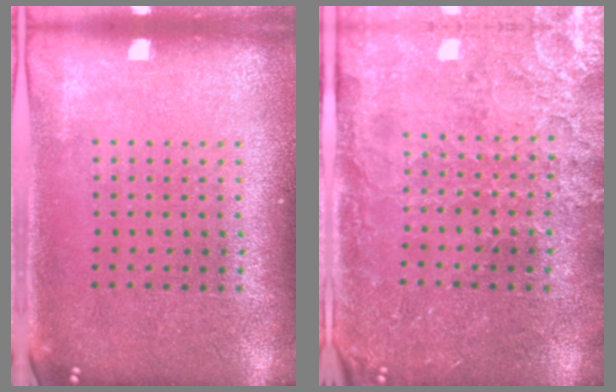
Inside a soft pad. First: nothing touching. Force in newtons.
{"total": 3.3, "press": 3.2, "slide": 0.8}